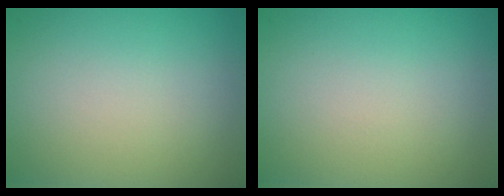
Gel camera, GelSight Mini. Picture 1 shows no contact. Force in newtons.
{"total": 0.0}